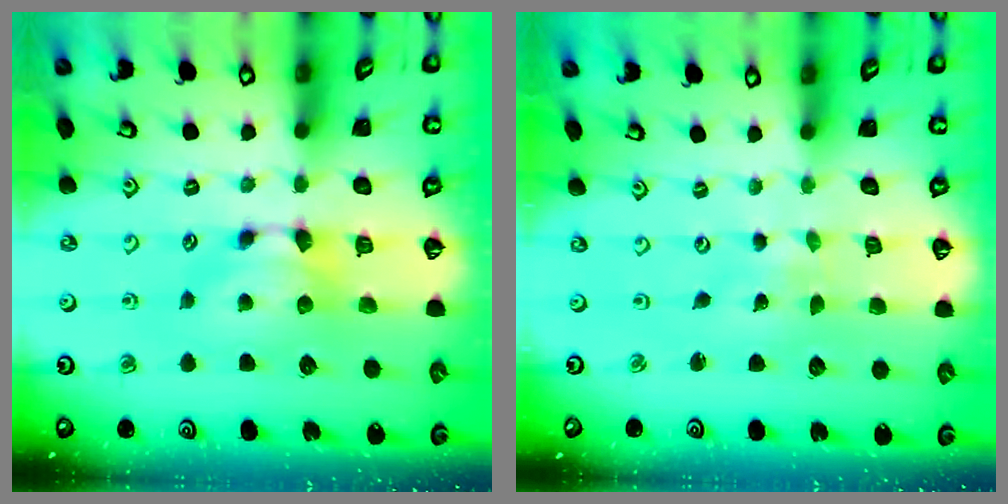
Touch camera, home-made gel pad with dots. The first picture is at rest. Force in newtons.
{"total": 6.1, "press": 6.1, "slide": 0.3}